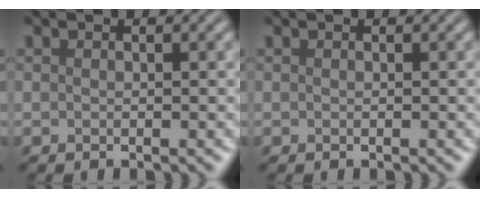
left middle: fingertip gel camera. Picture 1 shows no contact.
{"total": 0.0}